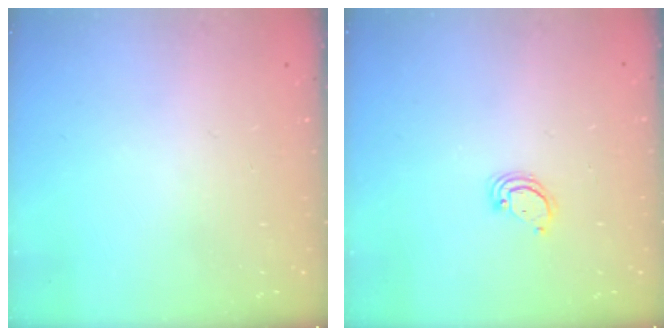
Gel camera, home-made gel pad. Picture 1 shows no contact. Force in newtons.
{"total": 2.9, "press": 2.8, "slide": 0.2}